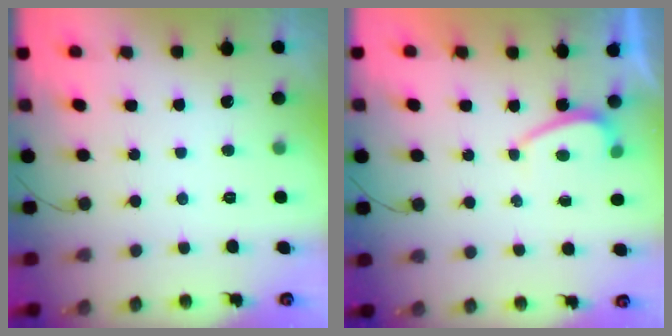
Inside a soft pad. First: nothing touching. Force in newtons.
{"total": 0.6, "press": 0.3, "slide": 0.5}